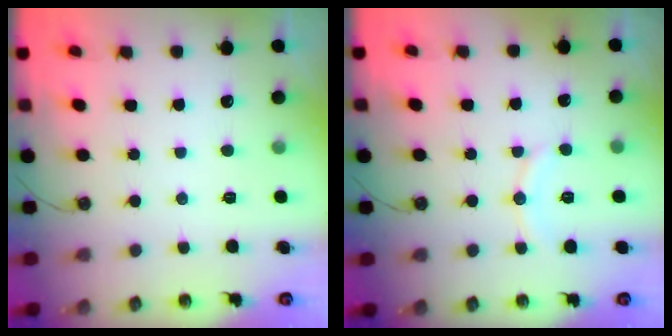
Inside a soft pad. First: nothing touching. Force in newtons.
{"total": 6.7, "press": 6.7, "slide": 0.7}